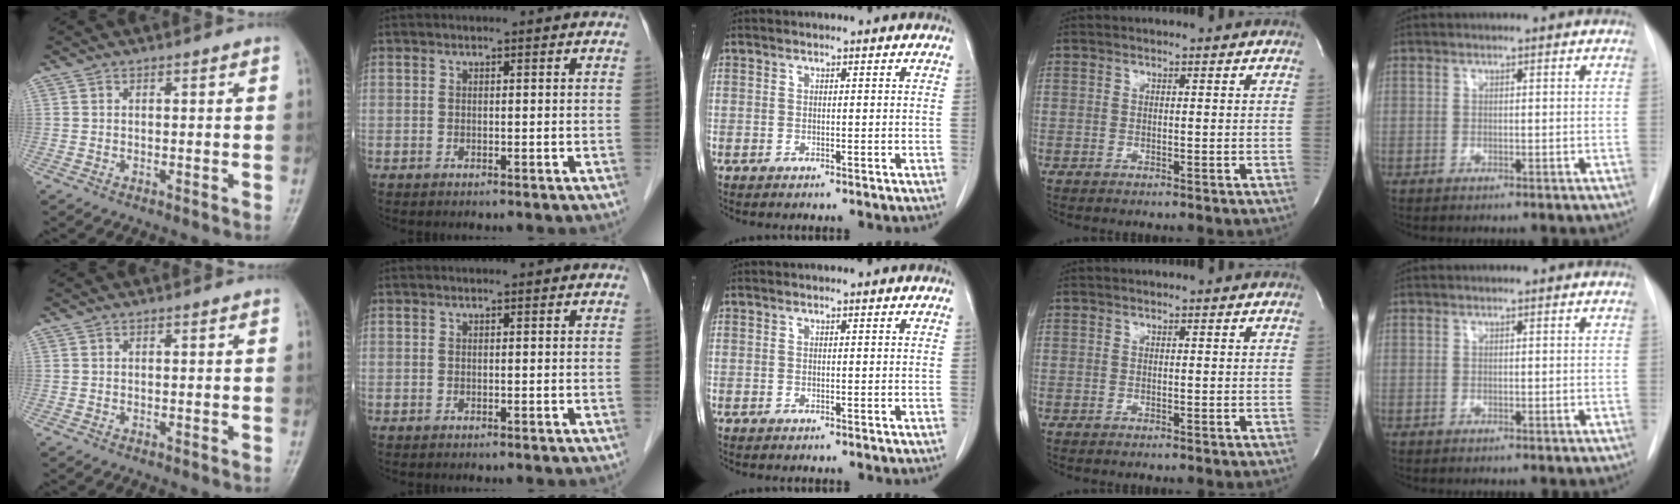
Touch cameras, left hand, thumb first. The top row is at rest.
{}